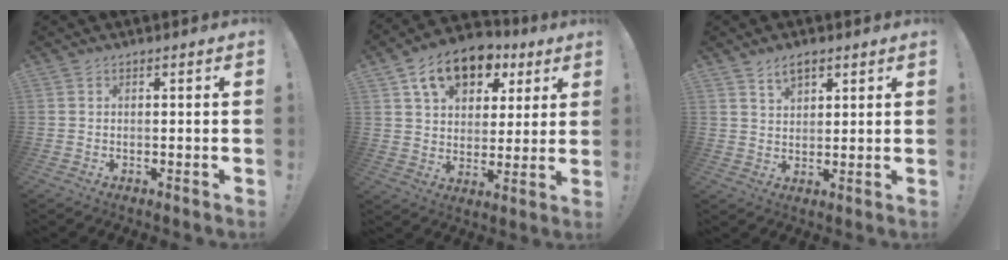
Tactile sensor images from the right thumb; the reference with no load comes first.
{"total": 15.7, "force": [8.5, 10.2, 8.3], "torque": [-0.125, -0.040, 0.156]}
{"total": 5.1, "force": [3.5, 2.8, 2.3], "torque": [-0.032, -0.014, 0.063]}